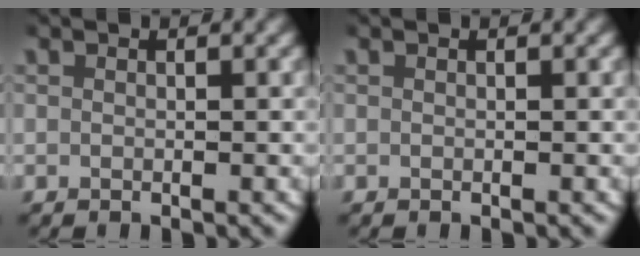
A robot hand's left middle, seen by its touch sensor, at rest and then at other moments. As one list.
[{"total": 0.0}]